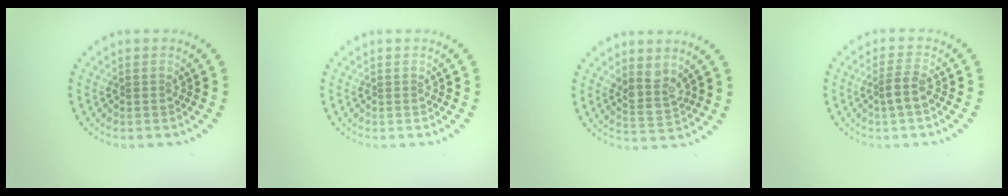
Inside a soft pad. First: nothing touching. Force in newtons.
{"total": 0.0}
{"total": 2.6, "press": 2.2, "slide": 1.5}
{"total": 1.9, "press": 1.5, "slide": 1.2}